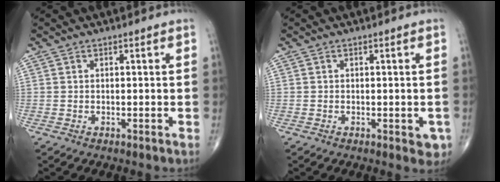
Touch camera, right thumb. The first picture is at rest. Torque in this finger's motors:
{"motor_torque": [-0.23, 0.08, -0.10, -0.01, 0.01]}